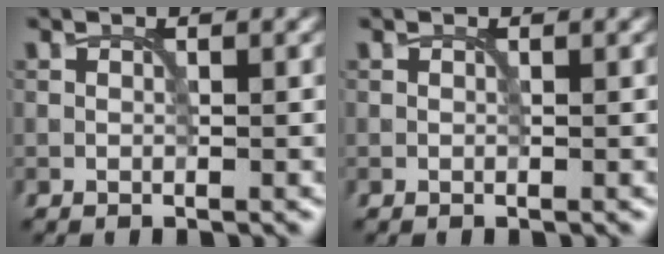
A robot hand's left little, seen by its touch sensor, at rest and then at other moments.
{"total": 0.0}